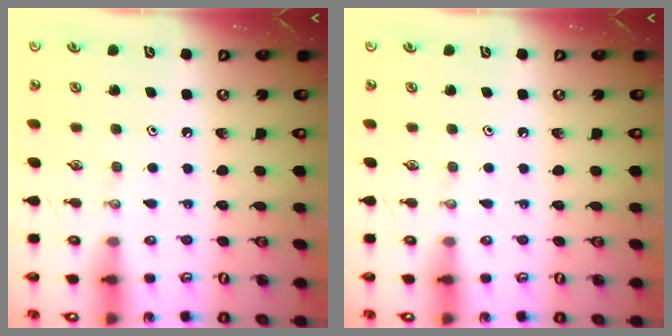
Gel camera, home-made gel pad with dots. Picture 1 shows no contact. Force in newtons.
{"total": 0.0}